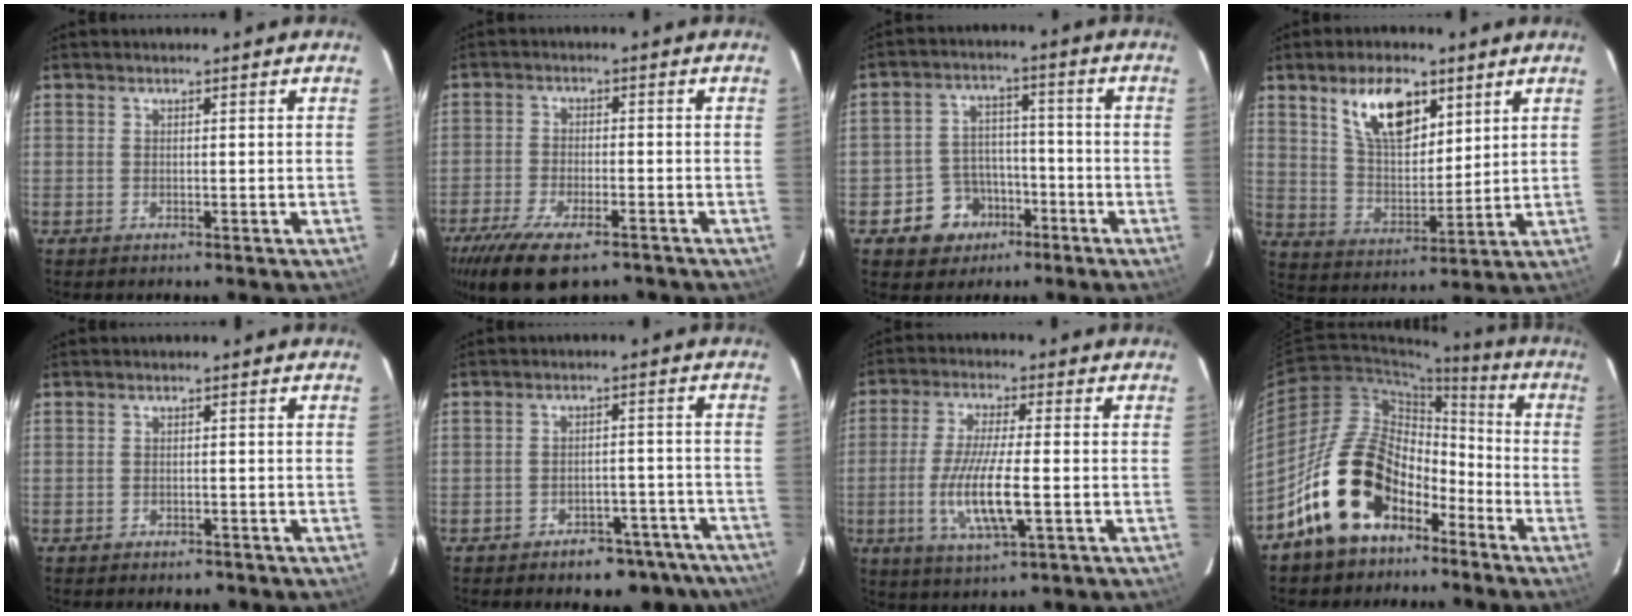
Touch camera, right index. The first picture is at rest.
{"total": 14.6, "force": [-10.4, 5.3, 8.9], "torque": [-0.194, -0.044, -0.174]}
{"total": 8.4, "force": [-4.3, 7.0, 1.6], "torque": [-0.046, 0.032, -0.056]}
{"total": 12.6, "force": [7.0, 6.1, 8.6], "torque": [-0.141, 0.007, 0.135]}
{"total": 2.4, "force": [-1.9, 1.3, 0.8], "torque": [-0.018, -0.003, -0.024]}
{"total": 13.4, "force": [-11.2, 6.2, 3.7], "torque": [-0.057, 0.036, -0.111]}
{"total": 11.2, "force": [-2.6, 2.1, 10.7], "torque": [-0.211, -0.016, -0.049]}
{"total": 17.1, "force": [-10.1, 10.5, 9.0], "torque": [-0.166, 0.020, -0.163]}